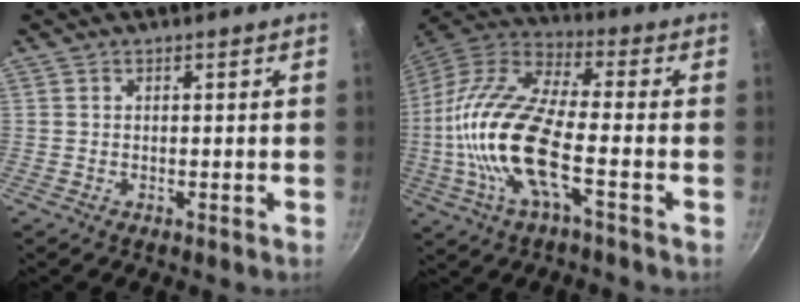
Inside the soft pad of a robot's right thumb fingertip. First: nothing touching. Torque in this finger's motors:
{"motor_torque": [-0.05, 1.21, 1.91, -0.86, 0.30]}